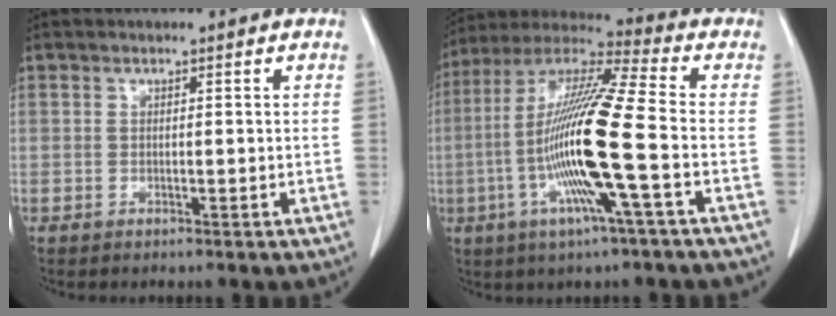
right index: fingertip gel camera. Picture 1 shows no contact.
{"total": 17.0, "force": [-3.9, -0.4, 16.6], "torque": [-0.332, -0.007, -0.087]}